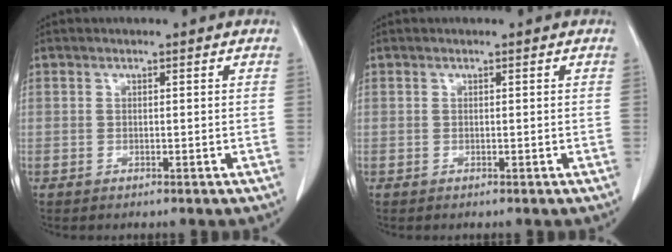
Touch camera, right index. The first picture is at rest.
{"total": 0.0}